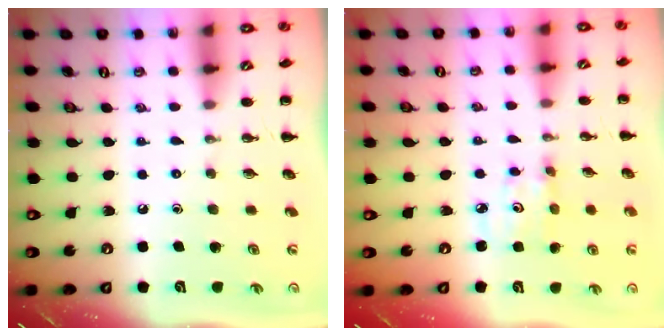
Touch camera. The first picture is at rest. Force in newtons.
{"total": 2.8, "press": 2.8, "slide": 0.4}